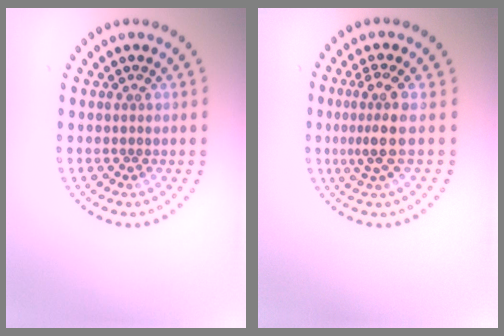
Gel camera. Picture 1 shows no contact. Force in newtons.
{"total": 3.0, "press": 2.3, "slide": 1.9}